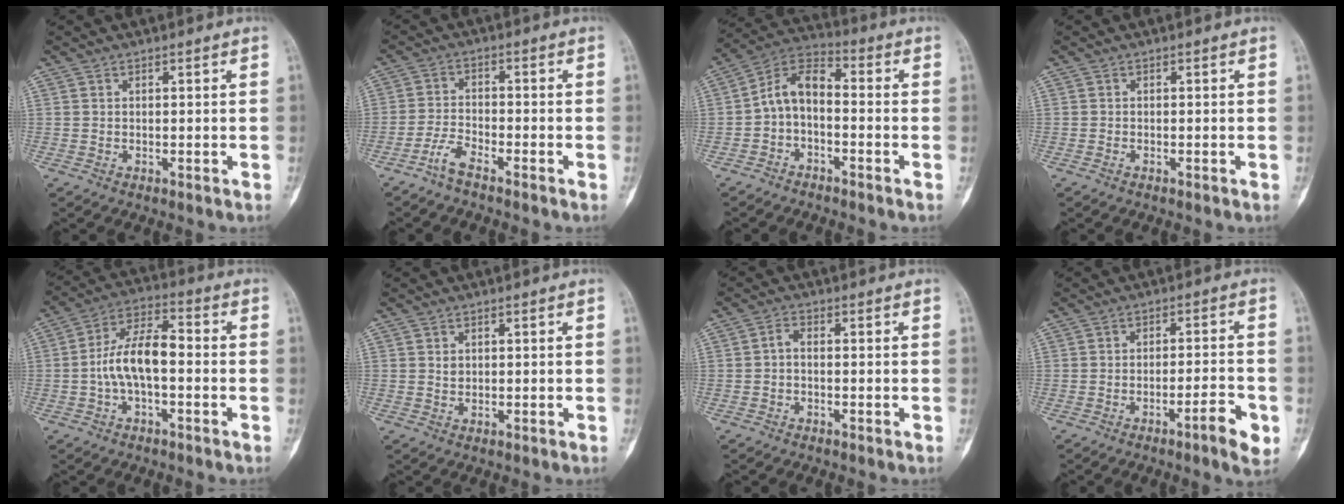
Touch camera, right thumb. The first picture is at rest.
{"total": 3.8, "force": [-3.2, 0.7, 2.1], "torque": [-0.049, 0.018, -0.067]}
{"total": 8.0, "force": [-1.7, 4.6, 6.4], "torque": [-0.110, 0.043, -0.047]}
{"total": 0.0}
{"total": 10.1, "force": [-1.4, 4.6, 8.9], "torque": [-0.166, 0.040, -0.032]}
{"total": 1.1, "force": [0.4, 0.9, 0.6], "torque": [0.000, -0.001, 0.009]}
{"total": 1.7, "force": [-0.5, 0.8, 1.4], "torque": [-0.026, 0.006, -0.016]}
{"total": 6.2, "force": [-2.9, 0.9, 5.3], "torque": [-0.079, 0.018, -0.038]}